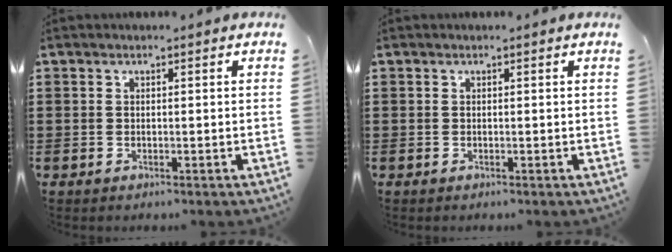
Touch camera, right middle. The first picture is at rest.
{"total": 0.0}